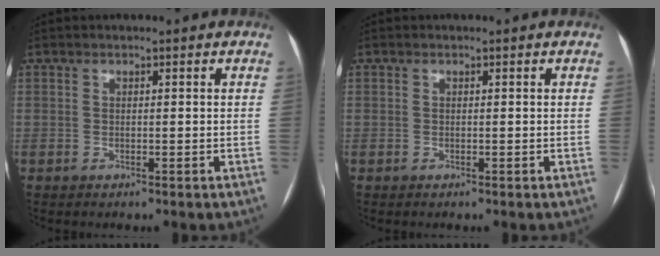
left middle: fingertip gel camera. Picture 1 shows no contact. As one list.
[{"total": 0.0}]